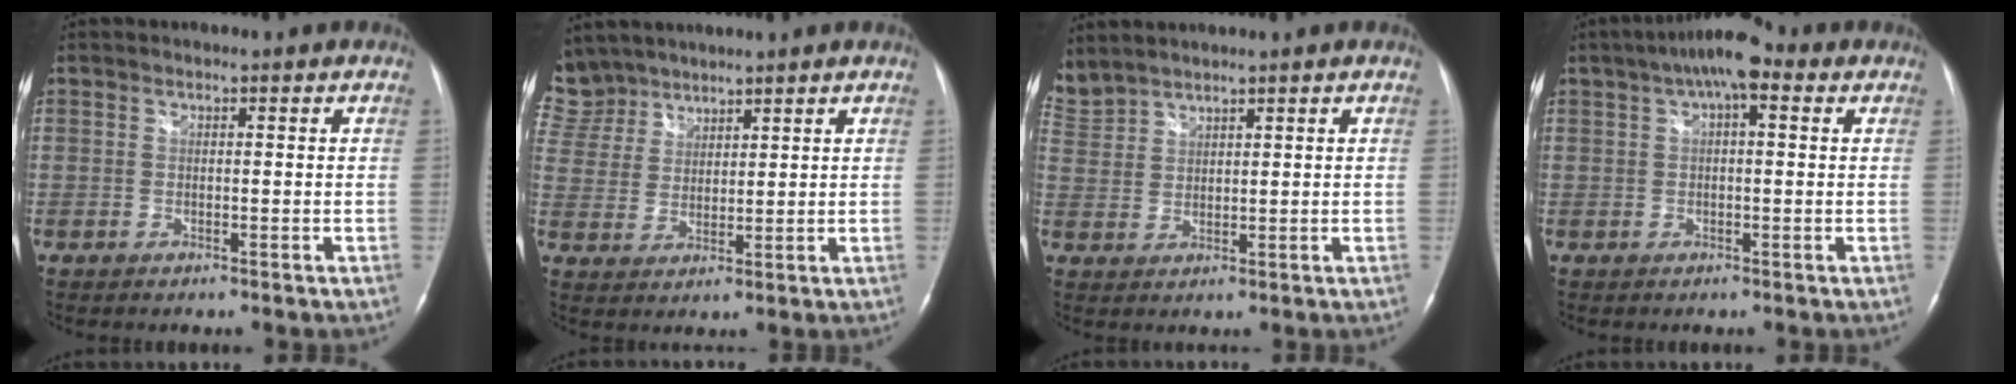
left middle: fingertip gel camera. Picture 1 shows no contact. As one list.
[{"total": 9.7, "force": [8.2, 5.1, 0.8], "torque": [-0.043, 0.017, 0.177]}, {"total": 6.2, "force": [5.8, 1.2, 1.5], "torque": [-0.060, 0.016, 0.133]}, {"total": 8.3, "force": [3.9, 2.6, 6.8], "torque": [-0.123, 0.035, 0.058]}]